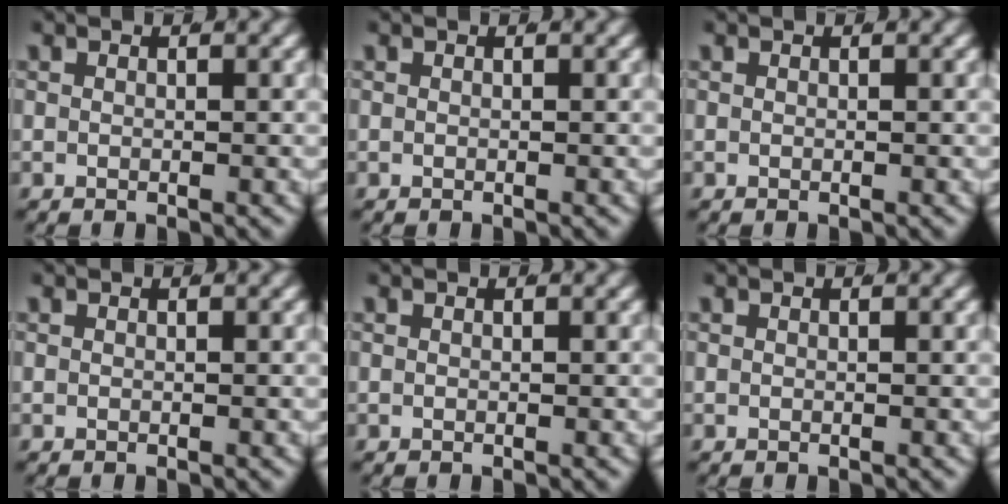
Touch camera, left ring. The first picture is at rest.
{"total": 0.0}
{"total": 0.0}
{"total": 0.0}
{"total": 0.0}
{"total": 0.0}